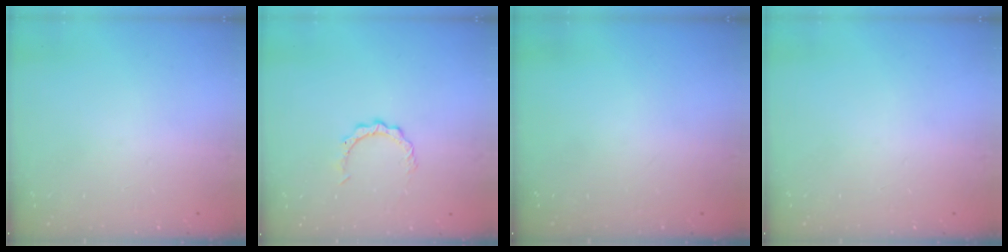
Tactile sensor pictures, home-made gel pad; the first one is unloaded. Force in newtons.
{"total": 3.0, "press": 3.0, "slide": 0.2}
{"total": 0.0}
{"total": 0.0}